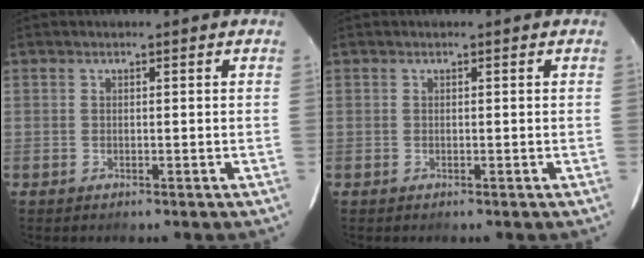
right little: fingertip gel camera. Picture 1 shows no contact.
{"total": 0.0}